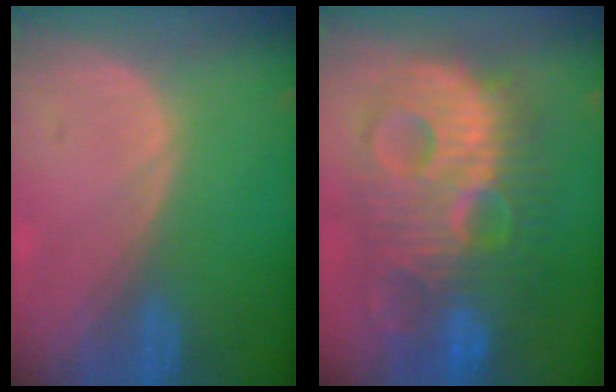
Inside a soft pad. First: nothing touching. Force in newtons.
{"total": 13.7, "press": 13.7, "slide": 1.1}